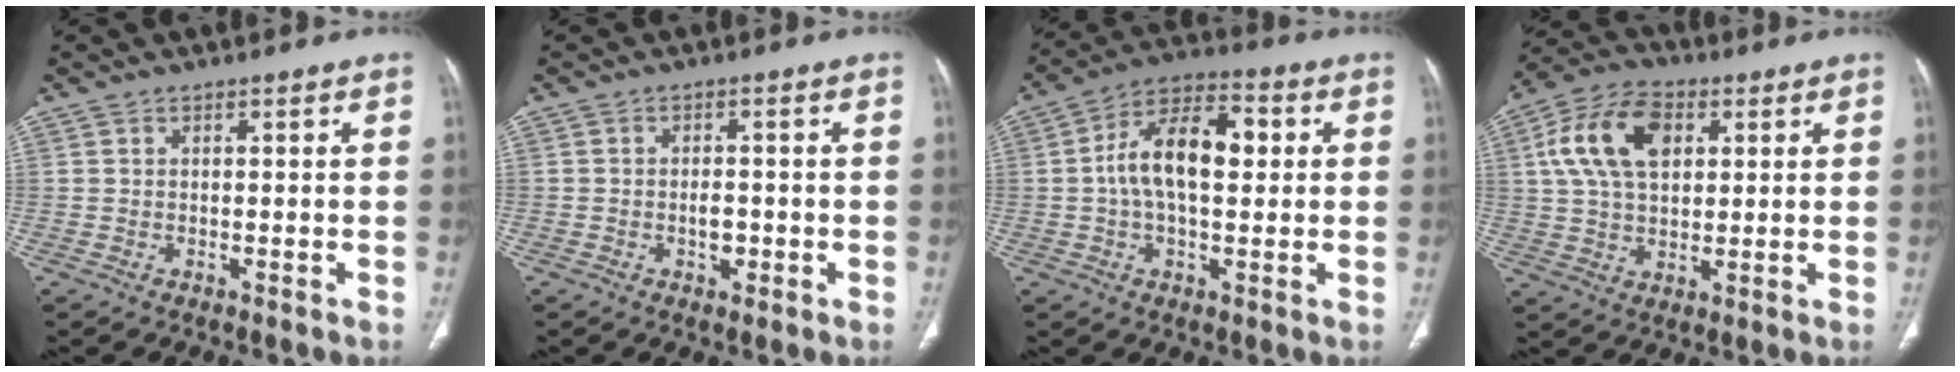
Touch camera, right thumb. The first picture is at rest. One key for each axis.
{"total": 2.7, "fx": -0.8, "fy": 1.8, "fz": 1.9, "tx": -0.019, "ty": 0.006, "tz": -0.009}
{"total": 13.4, "fx": 1.3, "fy": 7.2, "fz": 11.2, "tx": -0.189, "ty": 0.027, "tz": 0.014}
{"total": 14.0, "fx": 4.0, "fy": 8.8, "fz": 10.2, "tx": -0.182, "ty": 0.011, "tz": 0.071}